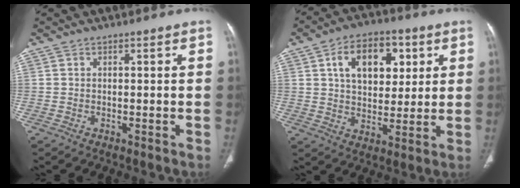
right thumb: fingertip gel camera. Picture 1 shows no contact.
{"total": 13.8, "force": [4.7, 8.9, 9.5], "torque": [-0.106, -0.003, 0.075]}